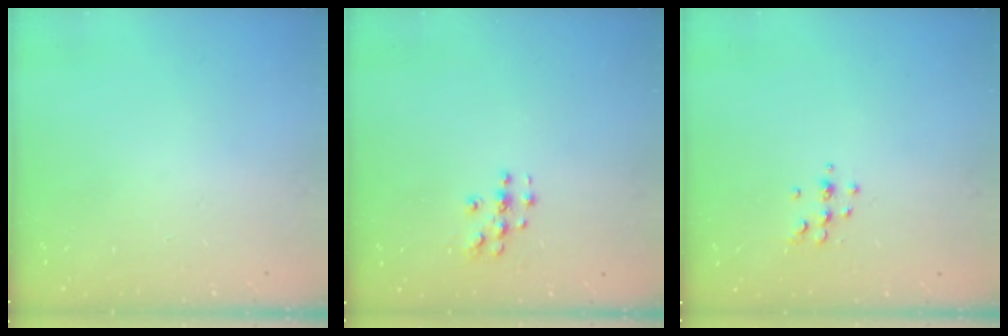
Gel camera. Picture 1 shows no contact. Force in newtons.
{"total": 4.3, "press": 4.3, "slide": 0.6}
{"total": 5.0, "press": 4.8, "slide": 1.4}